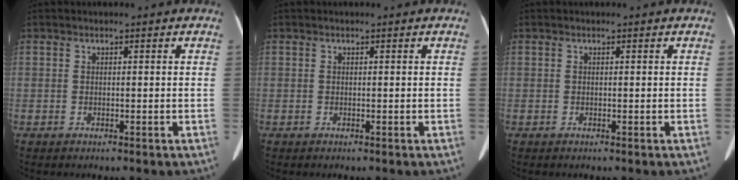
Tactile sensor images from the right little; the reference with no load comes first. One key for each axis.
{"total": 0.0}
{"total": 0.0}